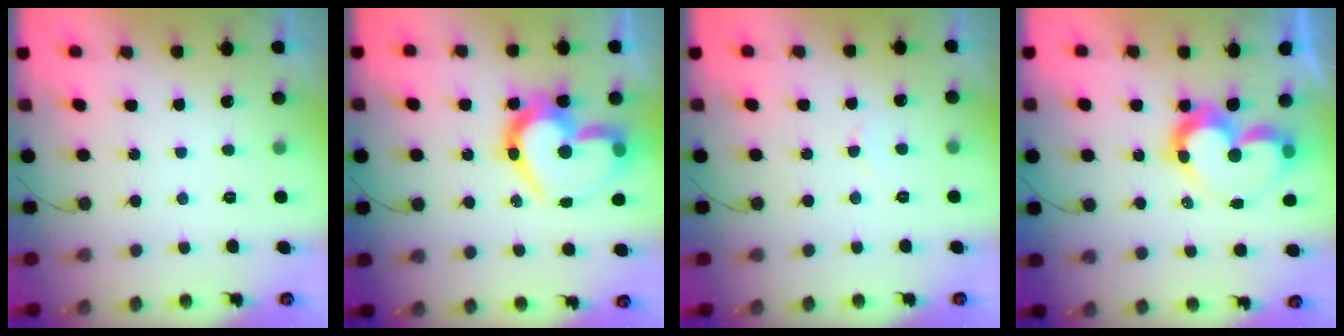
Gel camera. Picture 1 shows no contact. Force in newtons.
{"total": 22.3, "press": 22.2, "slide": 1.7}
{"total": 3.0, "press": 3.0, "slide": 0.4}
{"total": 11.4, "press": 11.3, "slide": 1.1}